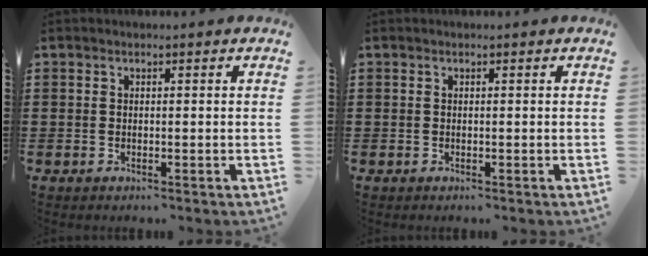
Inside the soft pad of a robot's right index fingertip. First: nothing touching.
{"total": 0.0}